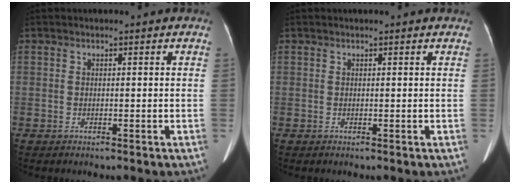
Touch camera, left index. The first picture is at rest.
{"total": 1.2, "force": [1.0, 0.2, 0.5], "torque": [-0.008, 0.015, 0.010]}